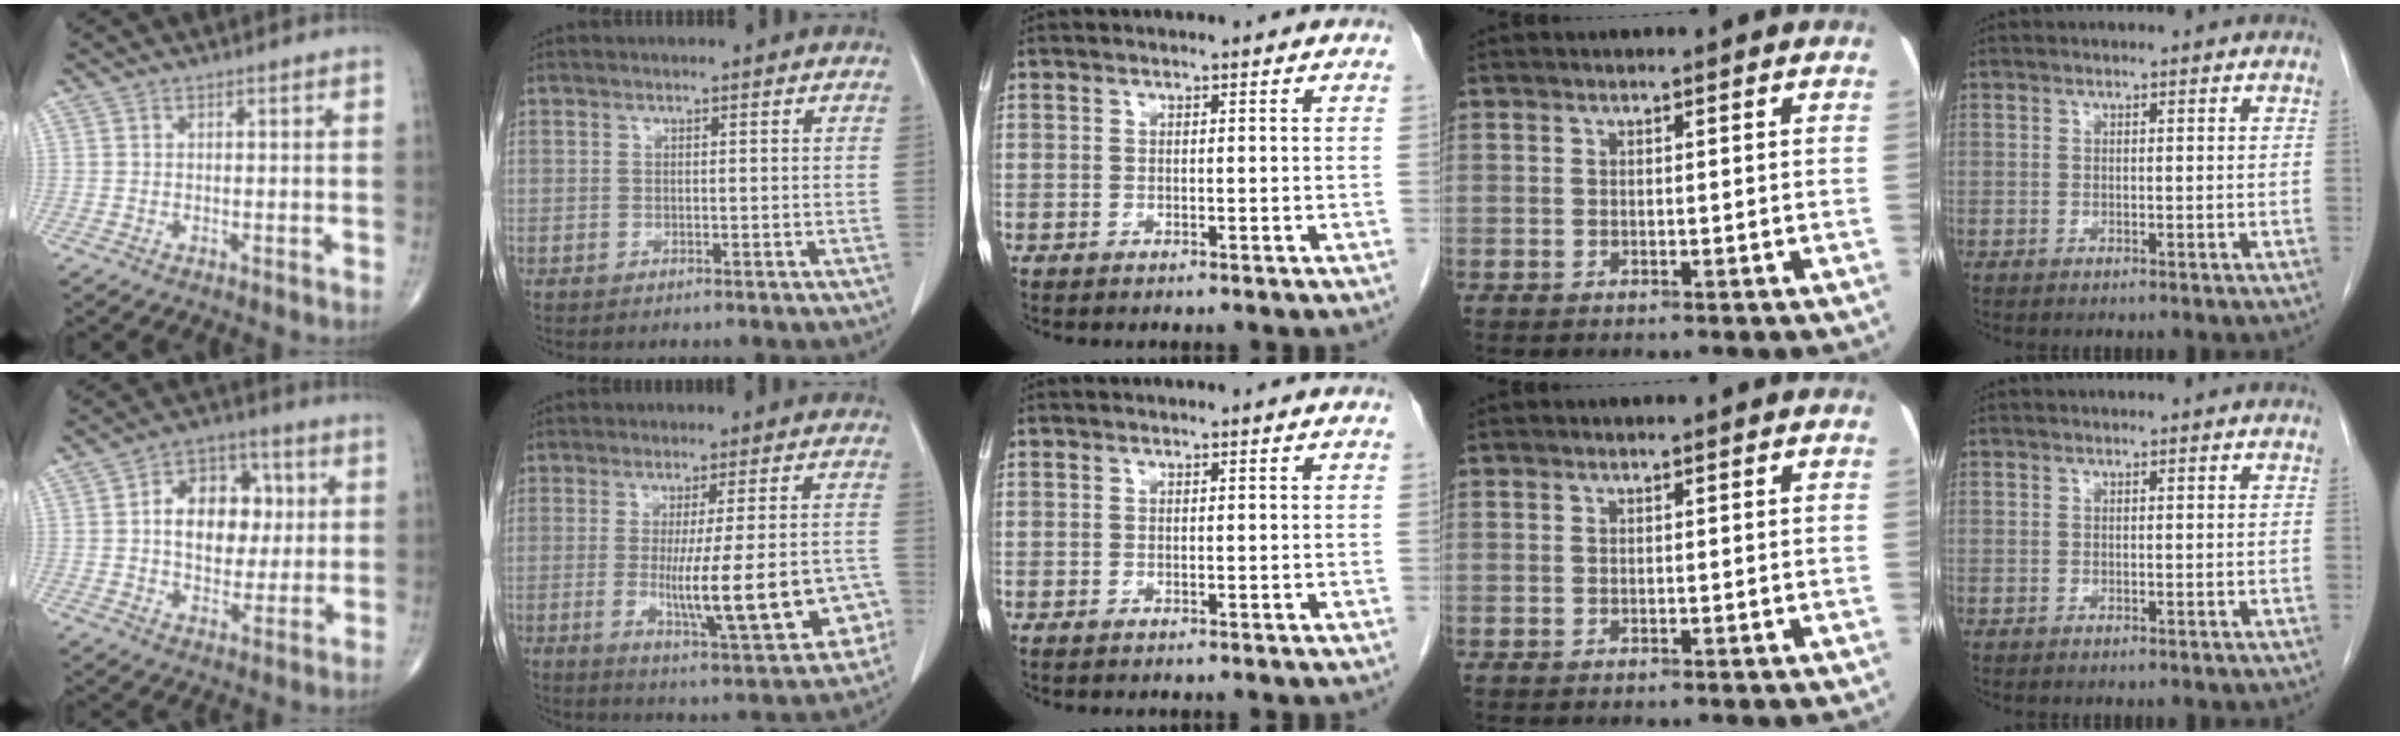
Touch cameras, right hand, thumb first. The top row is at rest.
{"thumb": {"total": 13.4, "force": [1.7, 9.4, 9.4], "torque": [-0.100, 0.013, 0.025]}, "index": {"total": 15.5, "force": [-3.5, 2.2, 14.9], "torque": [-0.202, -0.008, -0.033]}}